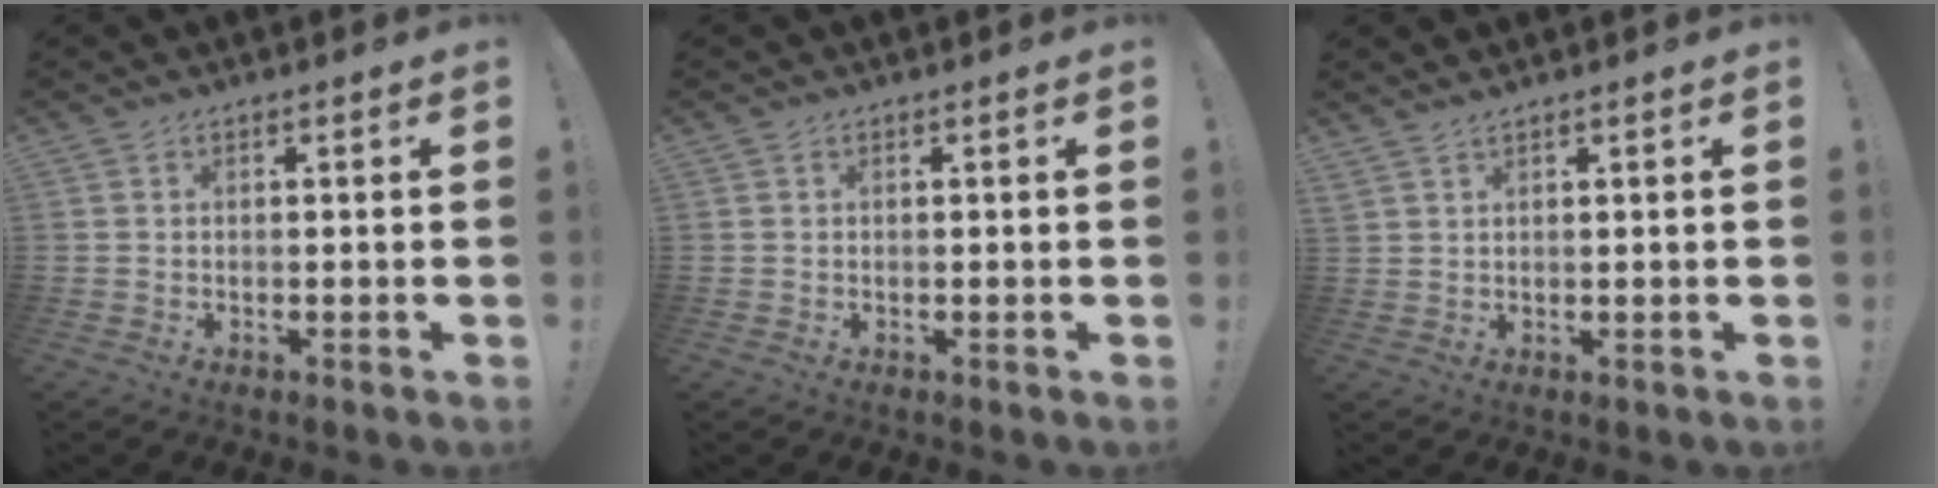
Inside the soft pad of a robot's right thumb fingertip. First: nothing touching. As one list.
[{"total": 0.0}, {"total": 2.0, "force": [1.8, 0.2, 0.8], "torque": [-0.024, -0.008, 0.035]}]